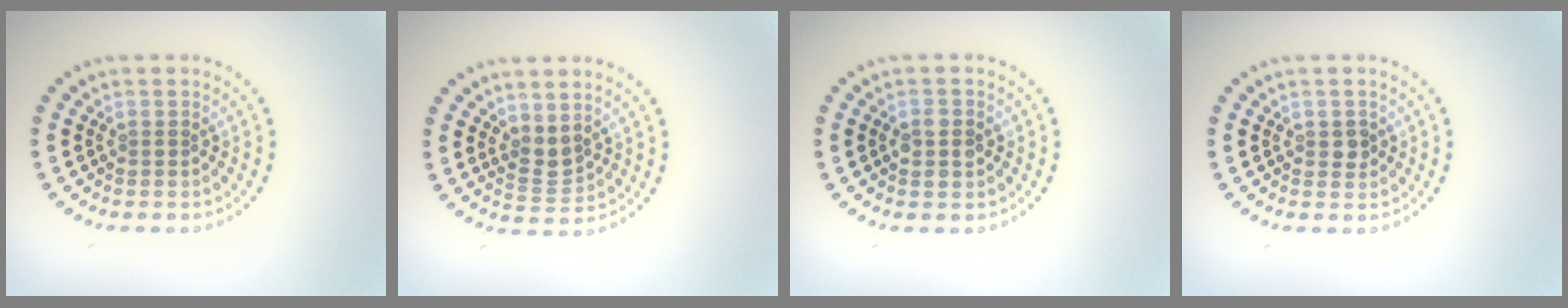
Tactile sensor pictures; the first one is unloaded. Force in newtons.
{"total": 1.9, "press": 1.6, "slide": 1.0}
{"total": 2.1, "press": 2.1, "slide": 0.4}
{"total": 1.2, "press": 1.2, "slide": 0.1}